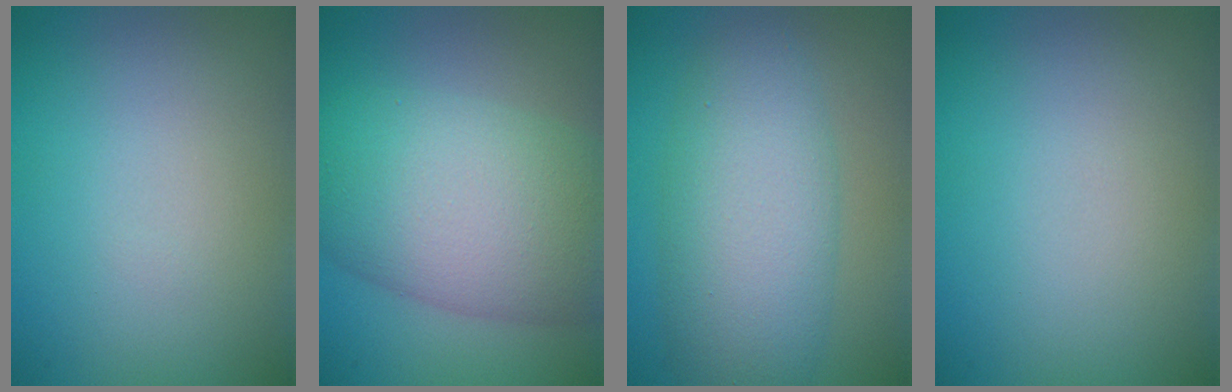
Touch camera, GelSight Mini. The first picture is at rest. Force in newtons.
{"total": 11.0, "press": 11.0, "slide": 0.4}
{"total": 7.6, "press": 7.6, "slide": 0.1}
{"total": 0.0}